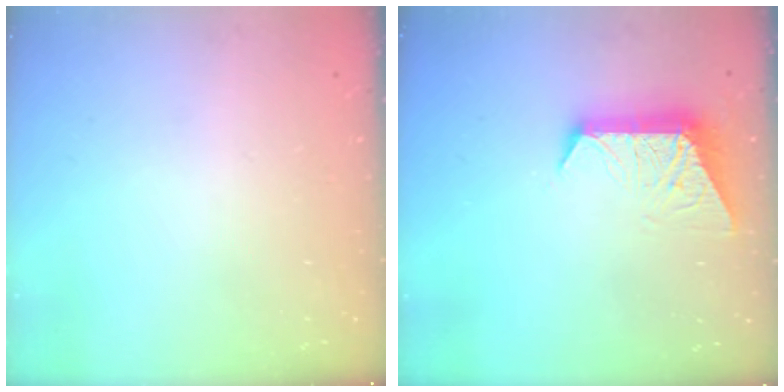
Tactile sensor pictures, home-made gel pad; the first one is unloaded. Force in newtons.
{"total": 9.7, "press": 9.7, "slide": 0.2}